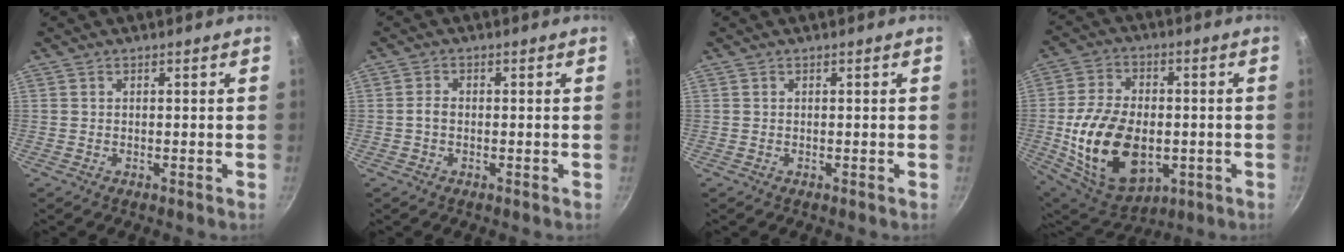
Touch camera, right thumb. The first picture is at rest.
{"total": 1.8, "force": [-0.3, 1.2, 1.3], "torque": [-0.022, 0.010, -0.007]}
{"total": 0.0}
{"total": 20.2, "force": [-3.0, 12.9, 15.2], "torque": [-0.265, 0.005, -0.034]}